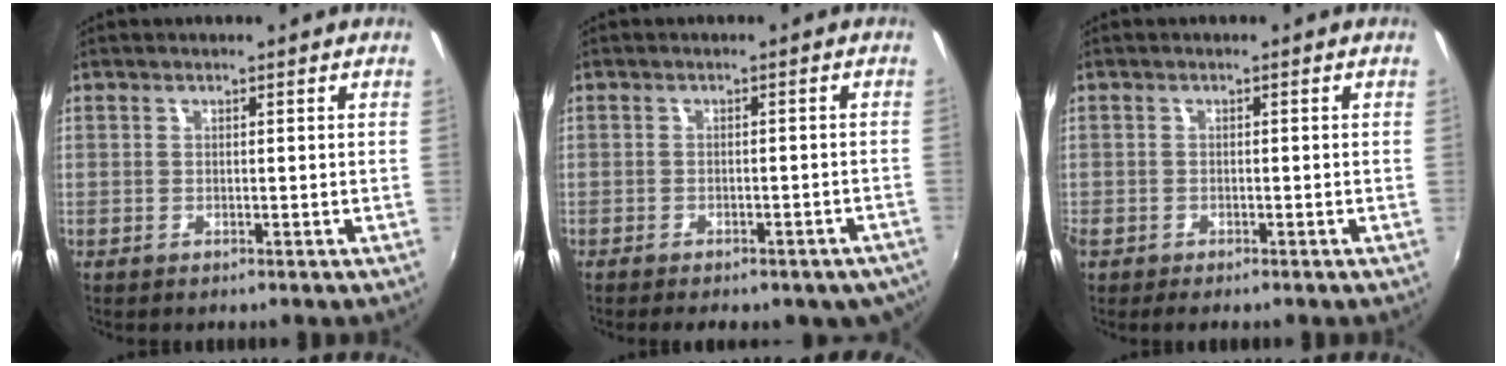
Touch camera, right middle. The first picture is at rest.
{"total": 10.2, "force": [-7.9, 4.0, 5.1], "torque": [-0.098, -0.018, -0.089]}
{"total": 2.2, "force": [-1.8, 0.9, 1.0], "torque": [-0.026, -0.012, -0.033]}